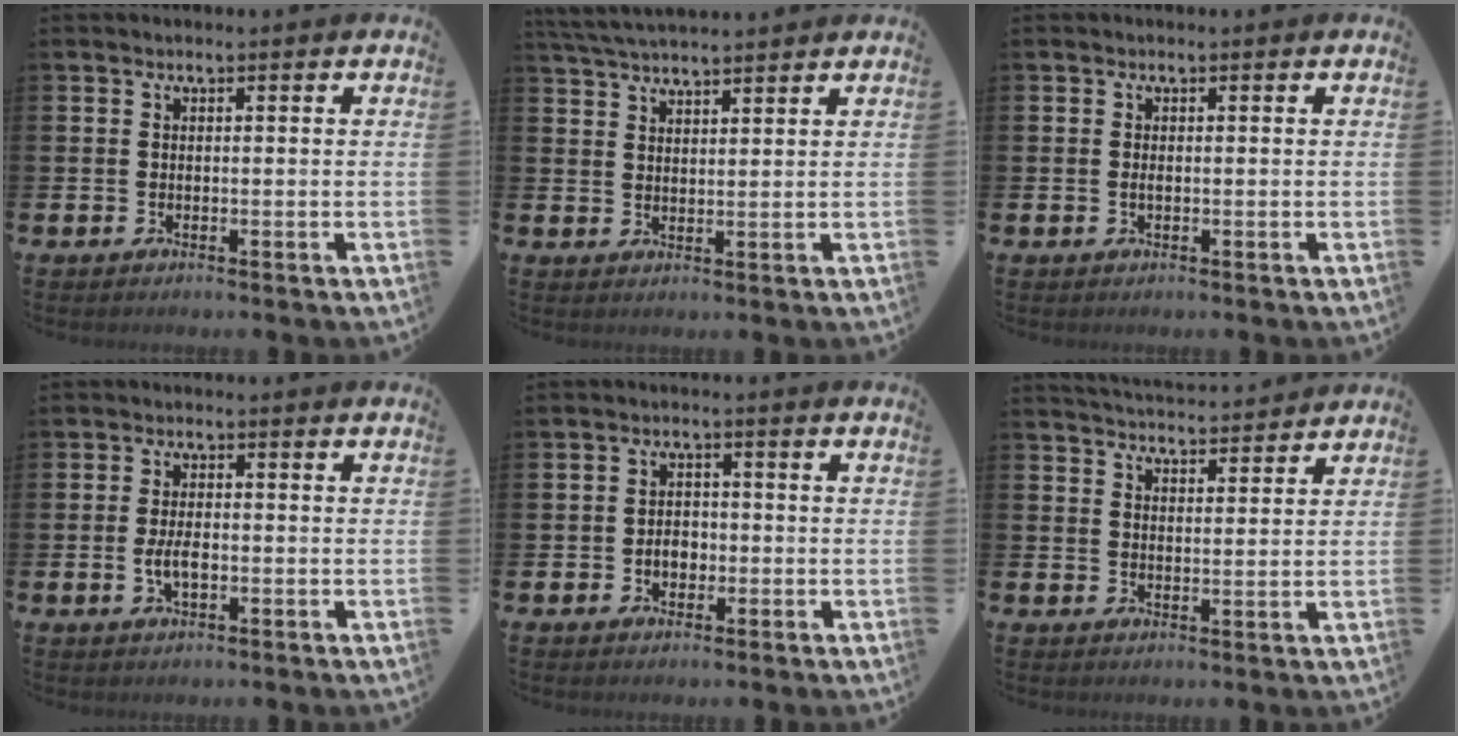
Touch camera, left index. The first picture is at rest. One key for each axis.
{"total": 4.2, "fx": 4.1, "fy": 0.3, "fz": 0.9, "tx": -0.027, "ty": -0.016, "tz": 0.074}
{"total": 0.6, "fx": -0.1, "fy": 0.2, "fz": 0.6, "tx": -0.009, "ty": -0.002, "tz": -0.002}
{"total": 3.2, "fx": -0.5, "fy": 1.5, "fz": 2.7, "tx": -0.039, "ty": -0.002, "tz": -0.012}
{"total": 2.9, "fx": -0.8, "fy": 2.1, "fz": 1.8, "tx": -0.016, "ty": -0.004, "tz": -0.022}
{"total": 4.4, "fx": 4.4, "fy": 0.1, "fz": 0.0, "tx": -0.010, "ty": -0.029, "tz": 0.080}